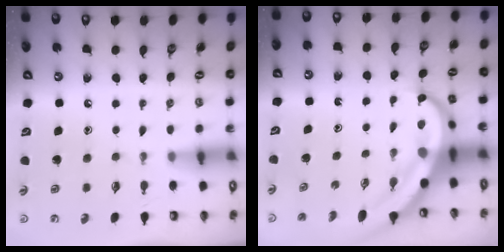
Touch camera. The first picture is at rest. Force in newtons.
{"total": 7.6, "press": 7.4, "slide": 1.5}